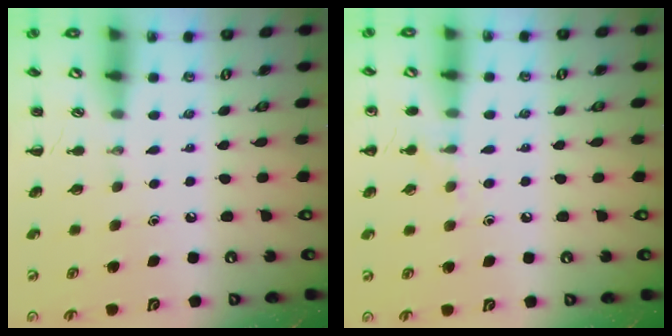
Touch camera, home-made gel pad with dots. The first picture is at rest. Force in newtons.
{"total": 7.1, "press": 6.8, "slide": 2.0}